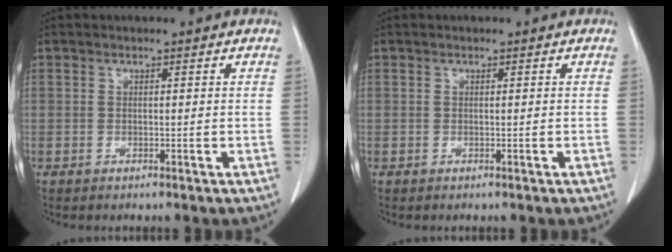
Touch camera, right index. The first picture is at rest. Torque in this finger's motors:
{"motor_torque": [-0.09, 0.03, -0.03, -0.01]}